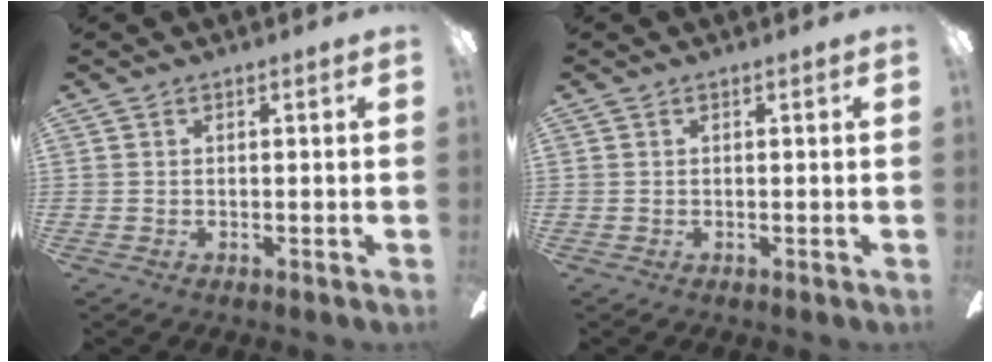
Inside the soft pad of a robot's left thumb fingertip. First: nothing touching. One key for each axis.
{"total": 0.0}